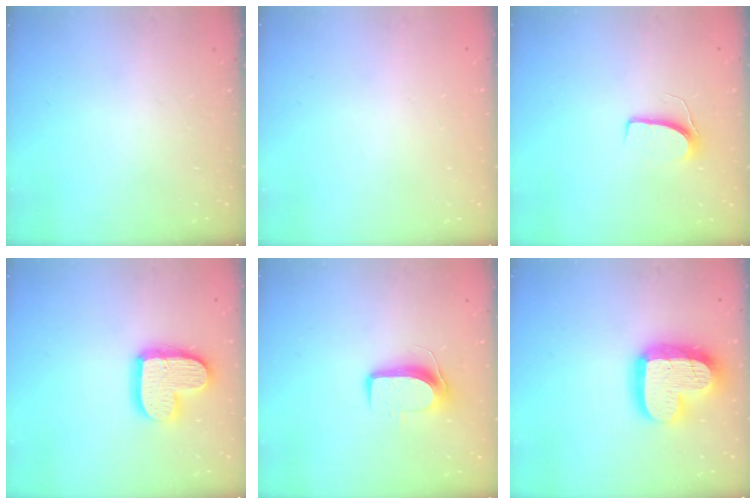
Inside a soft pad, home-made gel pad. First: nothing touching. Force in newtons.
{"total": 0.0}
{"total": 6.6, "press": 6.6, "slide": 0.5}
{"total": 16.1, "press": 16.1, "slide": 1.3}
{"total": 8.8, "press": 8.8, "slide": 0.8}
{"total": 20.3, "press": 20.3, "slide": 1.8}